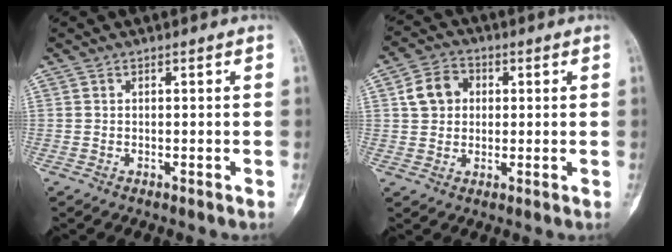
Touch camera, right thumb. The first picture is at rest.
{"total": 6.9, "force": [1.5, 5.7, 3.6], "torque": [-0.049, 0.008, 0.020]}